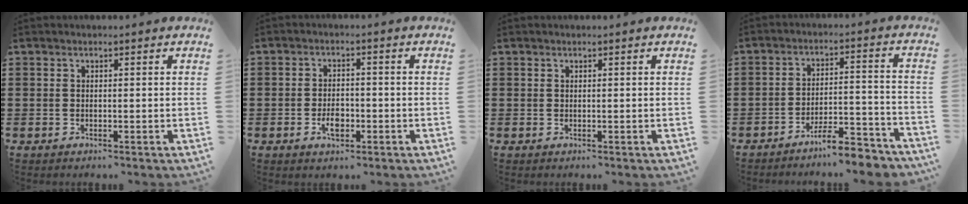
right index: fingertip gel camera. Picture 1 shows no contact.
{"total": 3.4, "force": [-1.3, 1.8, 2.6], "torque": [-0.047, 0.002, -0.022]}
{"total": 0.0}
{"total": 7.0, "force": [-6.3, 0.5, 2.8], "torque": [-0.042, 0.006, -0.116]}